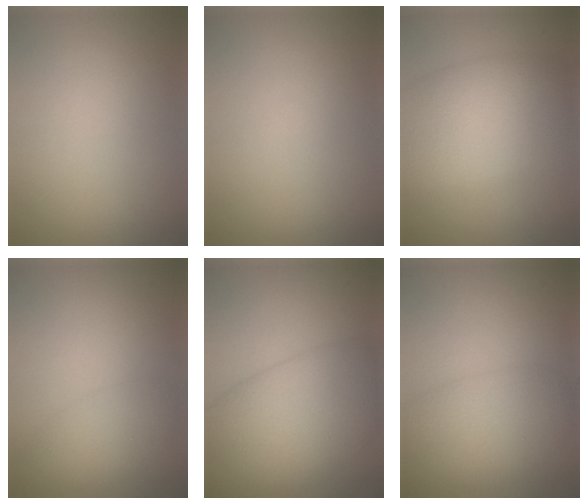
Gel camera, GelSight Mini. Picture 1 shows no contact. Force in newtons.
{"total": 0.0}
{"total": 8.6, "press": 8.6, "slide": 0.6}
{"total": 2.7, "press": 2.7, "slide": 0.1}
{"total": 10.3, "press": 10.3, "slide": 0.3}
{"total": 5.6, "press": 5.6, "slide": 0.1}